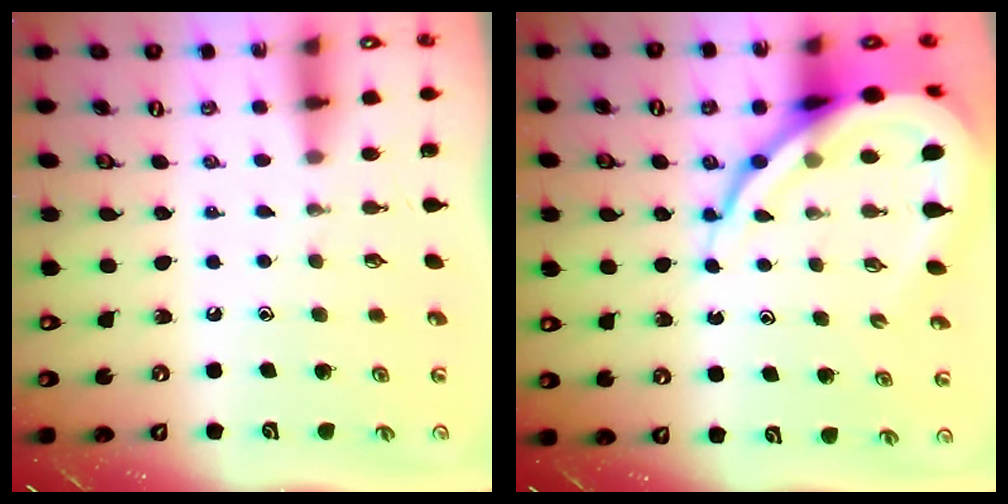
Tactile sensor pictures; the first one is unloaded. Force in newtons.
{"total": 15.6, "press": 15.5, "slide": 1.7}